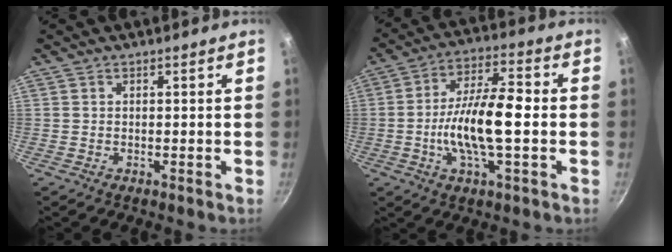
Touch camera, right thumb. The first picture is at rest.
{"total": 13.9, "force": [-1.8, 4.9, 12.9], "torque": [-0.229, 0.027, -0.039]}